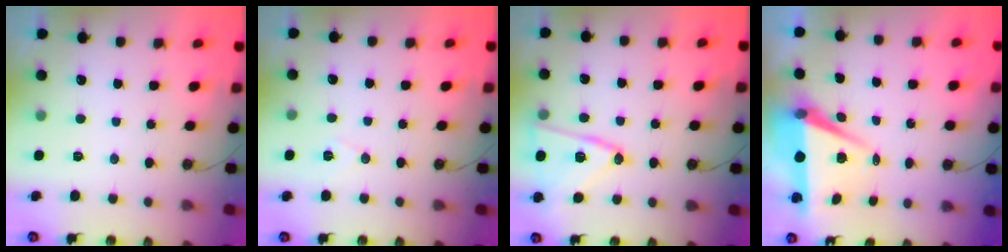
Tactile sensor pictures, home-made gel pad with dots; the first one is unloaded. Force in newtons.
{"total": 6.5, "press": 4.6, "slide": 4.6}
{"total": 14.7, "press": 14.4, "slide": 3.1}
{"total": 7.0, "press": 5.5, "slide": 4.3}